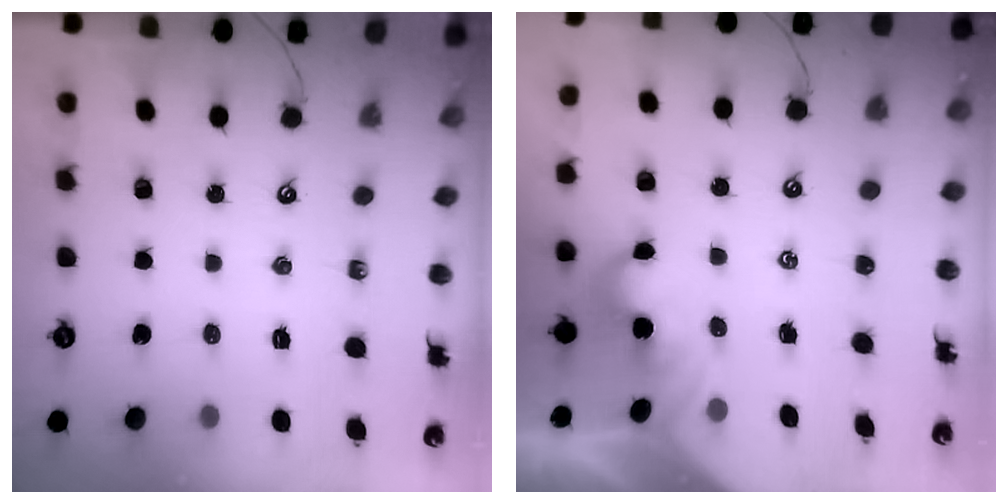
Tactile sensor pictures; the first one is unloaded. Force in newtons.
{"total": 1.9, "press": 1.9, "slide": 0.5}